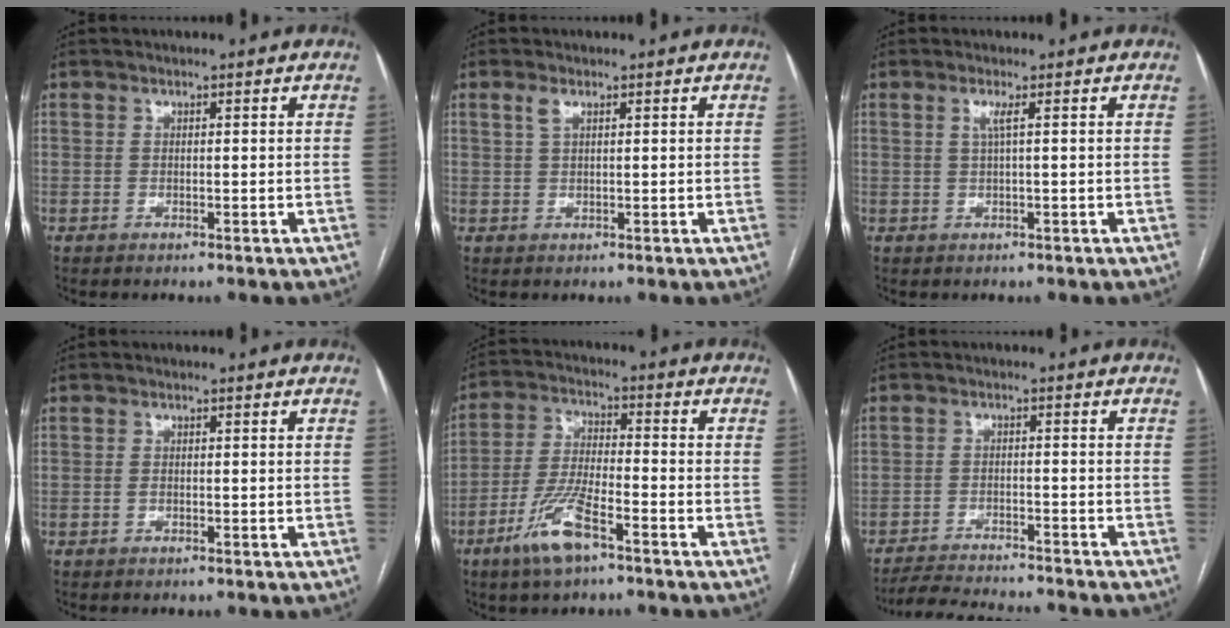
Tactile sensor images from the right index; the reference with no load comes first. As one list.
[{"total": 1.6, "force": [0.9, 0.5, 1.2], "torque": [-0.031, 0.007, 0.021]}, {"total": 1.4, "force": [0.4, -0.3, 1.3], "torque": [-0.031, 0.002, 0.008]}, {"total": 0.6, "force": [-0.2, 0.3, 0.4], "torque": [-0.010, 0.000, -0.004]}, {"total": 9.6, "force": [-5.6, 2.0, 7.5], "torque": [-0.162, -0.010, -0.106]}, {"total": 11.5, "force": [-10.9, 0.7, 3.8], "torque": [-0.058, -0.008, -0.159]}]